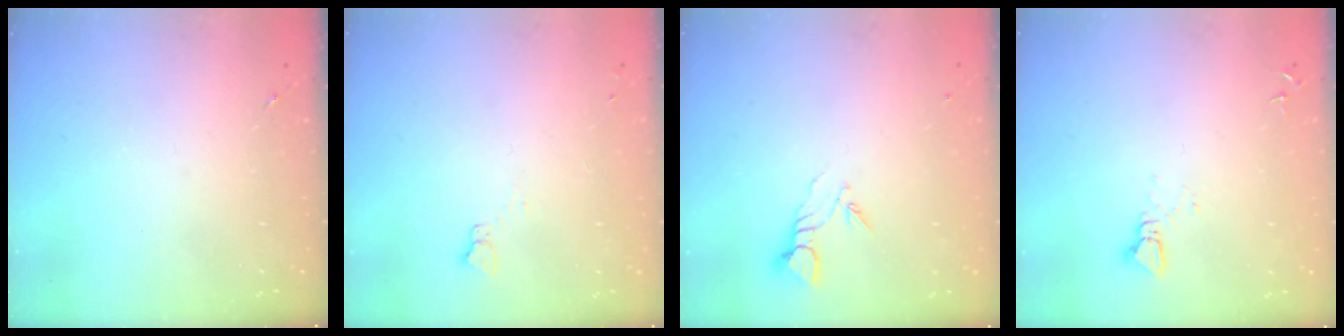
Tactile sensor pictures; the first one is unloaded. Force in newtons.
{"total": 2.3, "press": 2.3, "slide": 0.2}
{"total": 3.8, "press": 3.8, "slide": 0.1}
{"total": 2.3, "press": 2.3, "slide": 0.1}